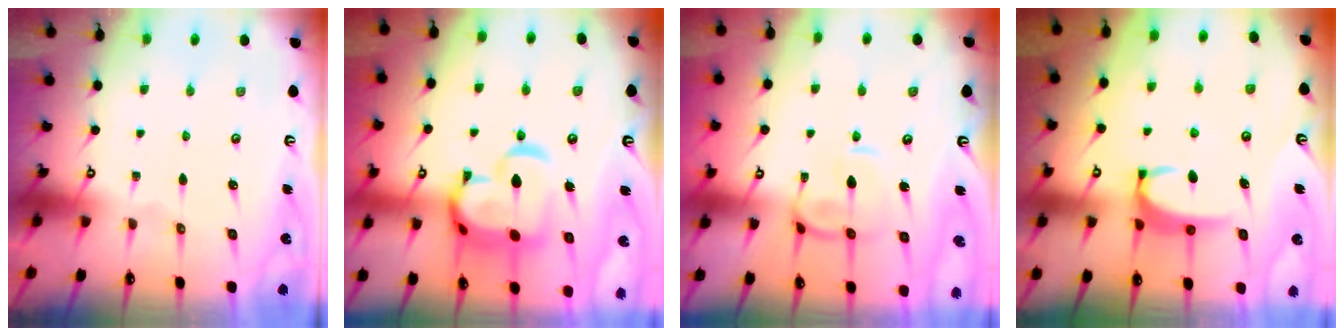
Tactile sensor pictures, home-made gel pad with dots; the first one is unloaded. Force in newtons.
{"total": 10.6, "press": 10.5, "slide": 1.4}
{"total": 3.9, "press": 3.7, "slide": 1.0}
{"total": 3.5, "press": 3.5, "slide": 0.4}